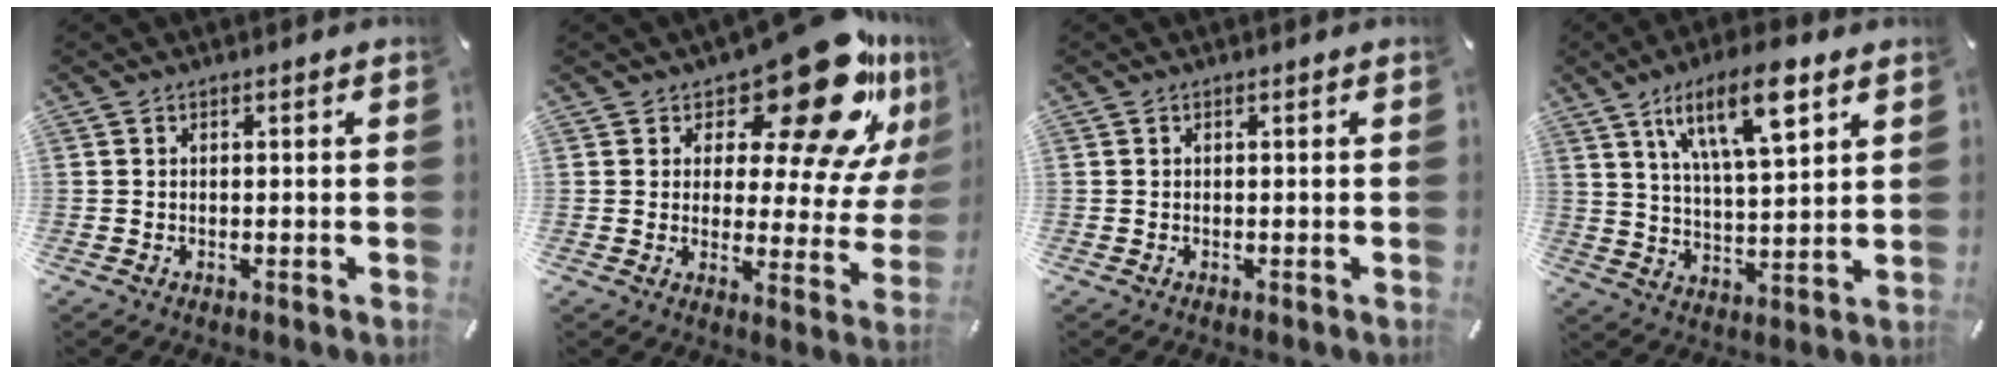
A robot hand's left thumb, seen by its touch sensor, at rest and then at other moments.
{"total": 21.6, "force": [14.5, 8.0, 13.9], "torque": [-0.183, -0.112, 0.238]}
{"total": 0.0}
{"total": 15.6, "force": [8.7, 5.3, 11.8], "torque": [-0.194, -0.027, 0.141]}